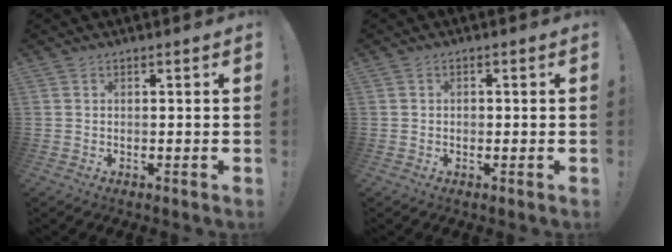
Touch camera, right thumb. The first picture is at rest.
{"total": 1.0, "force": [-0.5, 0.8, 0.5], "torque": [-0.002, -0.001, -0.011]}